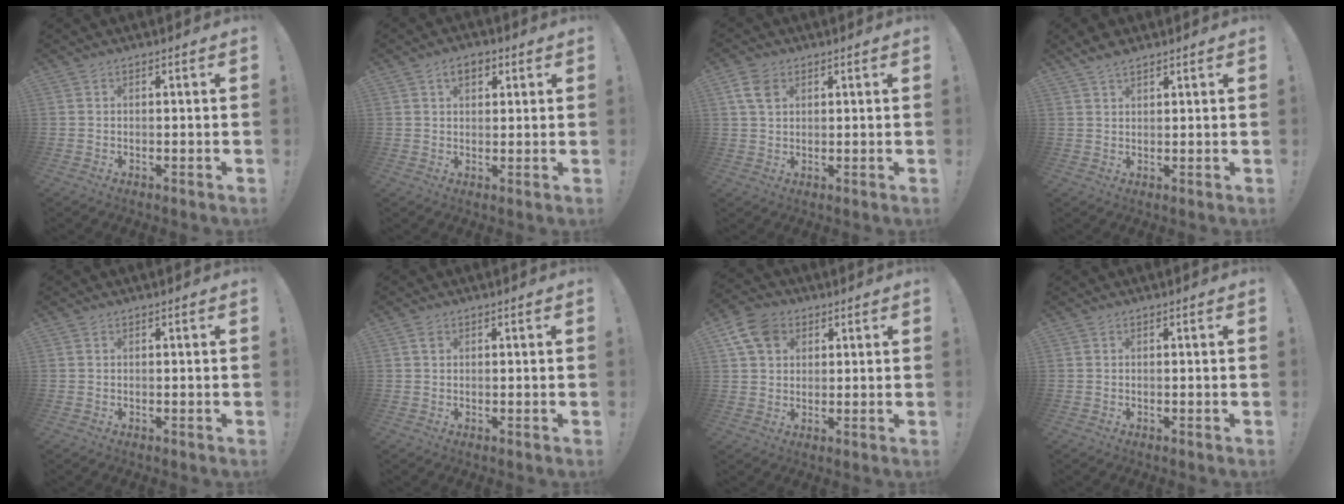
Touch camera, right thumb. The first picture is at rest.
{"total": 4.8, "force": [2.1, 3.0, 3.2], "torque": [-0.038, 0.001, 0.034]}
{"total": 6.2, "force": [2.7, 4.1, 3.8], "torque": [-0.062, -0.001, 0.054]}
{"total": 3.8, "force": [3.1, 1.6, 1.4], "torque": [-0.020, -0.015, 0.058]}
{"total": 0.0}
{"total": 1.1, "force": [0.6, 0.7, 0.6], "torque": [-0.004, 0.000, 0.008]}
{"total": 9.7, "force": [4.4, 7.2, 4.7], "torque": [-0.086, -0.007, 0.088]}
{"total": 0.0}